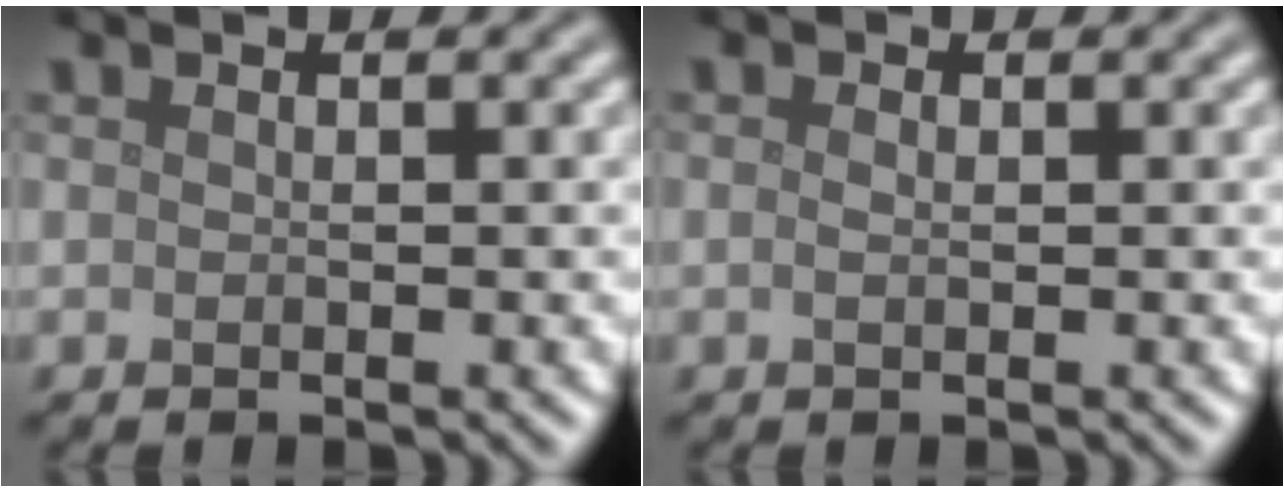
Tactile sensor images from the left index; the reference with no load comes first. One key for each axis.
{"total": 0.9, "fx": 0.1, "fy": 0.6, "fz": 0.6, "tx": -0.015, "ty": 0.000, "tz": -0.001}